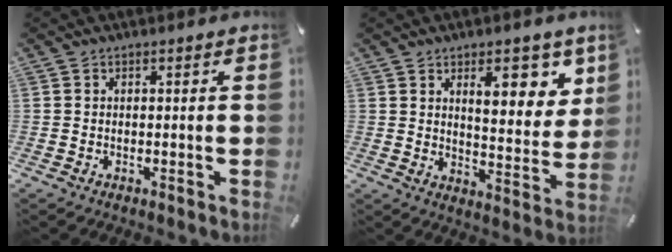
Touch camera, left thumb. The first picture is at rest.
{"total": 11.9, "force": [6.5, 5.2, 8.5], "torque": [-0.109, -0.029, 0.106]}